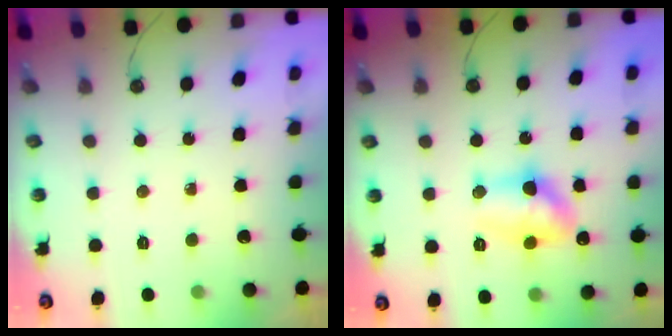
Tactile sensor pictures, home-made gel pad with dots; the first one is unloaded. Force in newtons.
{"total": 11.2, "press": 11.2, "slide": 0.7}